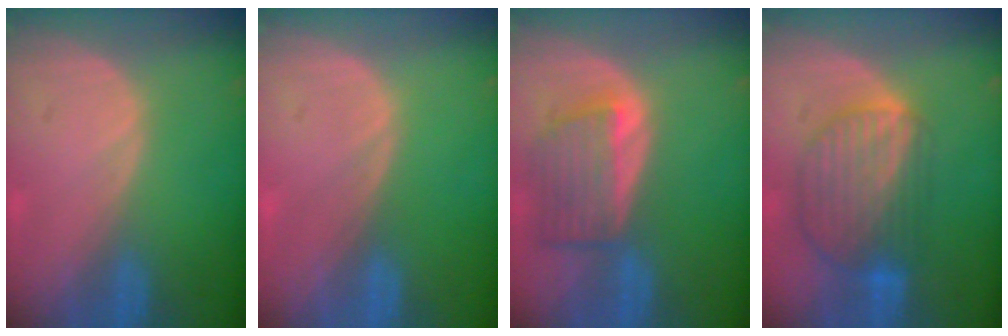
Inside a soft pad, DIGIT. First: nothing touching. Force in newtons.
{"total": 0.0}
{"total": 6.4, "press": 6.3, "slide": 1.3}
{"total": 8.9, "press": 7.8, "slide": 4.4}